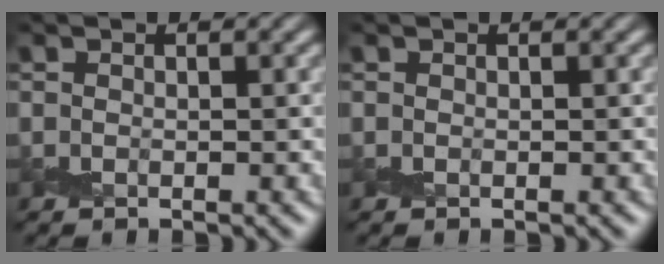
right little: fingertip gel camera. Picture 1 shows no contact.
{"total": 0.0}